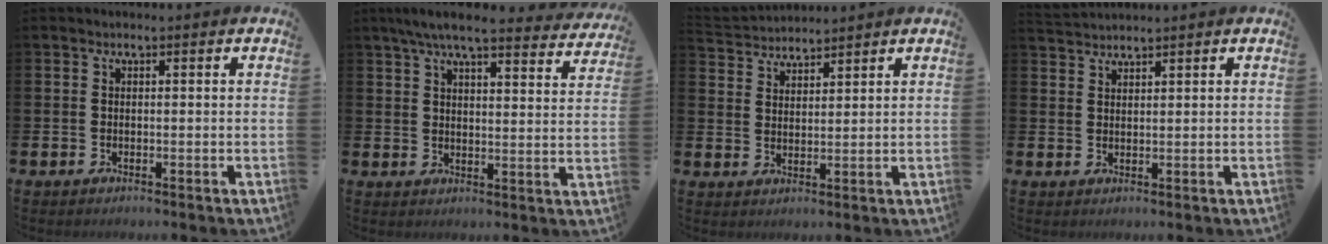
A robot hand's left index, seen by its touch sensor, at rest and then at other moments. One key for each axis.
{"total": 6.6, "fx": 6.0, "fy": 0.8, "fz": 2.7, "tx": -0.059, "ty": -0.031, "tz": 0.102}
{"total": 3.4, "fx": 3.2, "fy": 0.7, "fz": -0.5, "tx": -0.007, "ty": -0.017, "tz": 0.059}
{"total": 1.9, "fx": 1.8, "fy": 0.1, "fz": -0.2, "tx": -0.005, "ty": -0.003, "tz": 0.036}